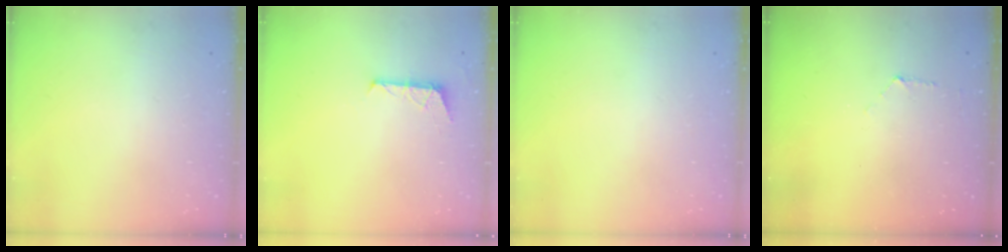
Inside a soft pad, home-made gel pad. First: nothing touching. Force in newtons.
{"total": 4.7, "press": 4.7, "slide": 0.4}
{"total": 0.0}
{"total": 3.8, "press": 3.8, "slide": 0.4}